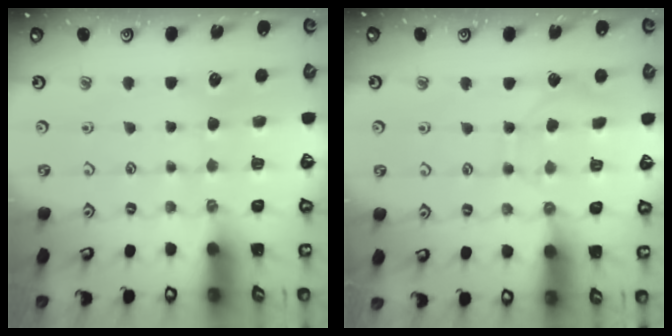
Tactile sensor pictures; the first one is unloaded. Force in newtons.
{"total": 6.6, "press": 6.5, "slide": 0.7}